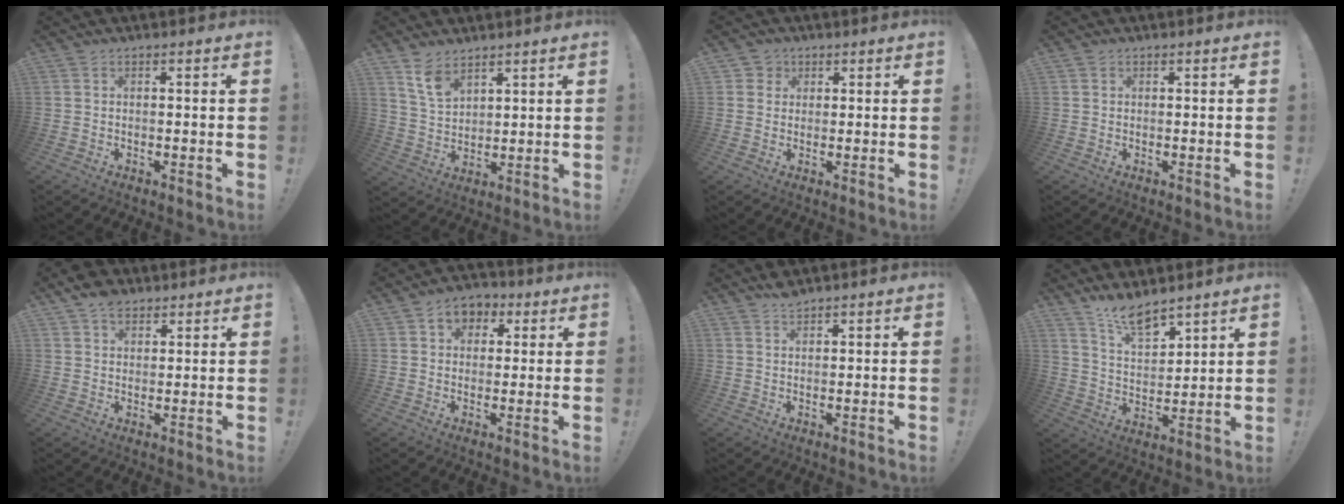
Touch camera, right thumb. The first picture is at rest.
{"total": 7.6, "force": [5.6, 3.9, 3.2], "torque": [-0.062, -0.030, 0.109]}
{"total": 3.1, "force": [1.2, 2.8, 0.5], "torque": [-0.001, -0.006, 0.021]}
{"total": 0.6, "force": [0.4, 0.5, 0.0], "torque": [0.007, -0.003, 0.006]}
{"total": 6.1, "force": [4.2, 3.8, 2.3], "torque": [-0.033, -0.018, 0.078]}
{"total": 6.6, "force": [2.2, 5.4, 3.0], "torque": [-0.033, -0.005, 0.041]}
{"total": 2.4, "force": [2.1, 0.7, 0.9], "torque": [-0.002, -0.015, 0.035]}
{"total": 9.8, "force": [8.2, 3.2, 4.3], "torque": [-0.075, -0.060, 0.154]}